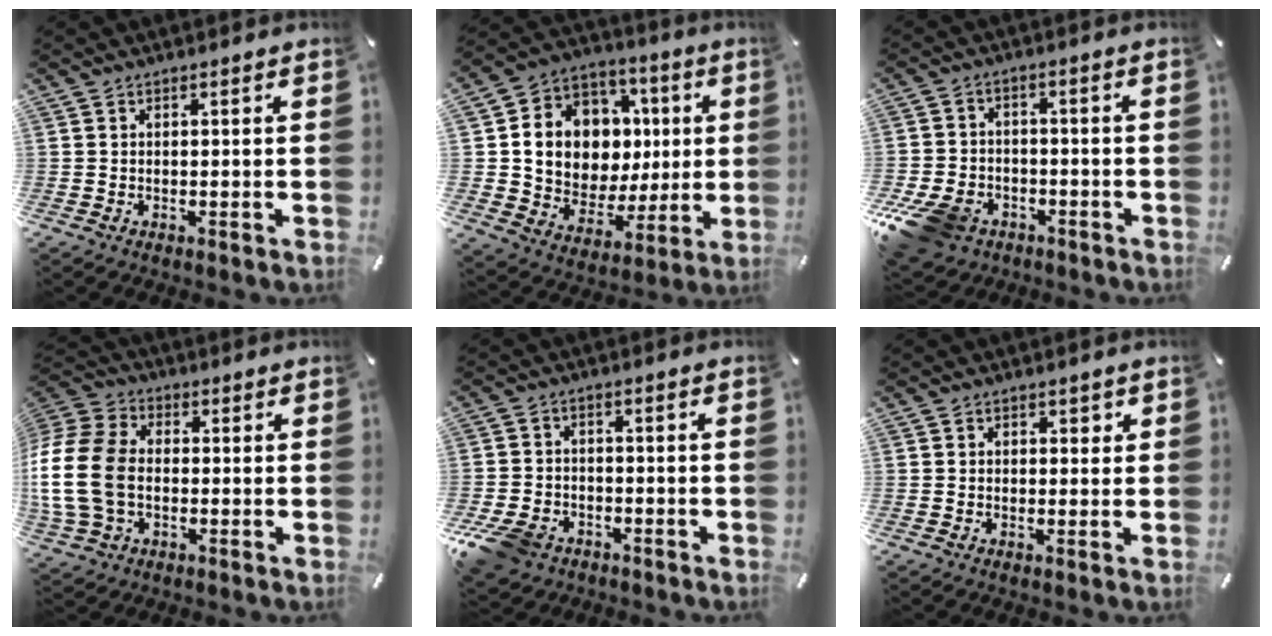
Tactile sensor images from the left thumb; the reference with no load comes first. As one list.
[{"total": 12.6, "force": [1.5, 11.4, 5.2], "torque": [-0.090, -0.022, 0.040]}, {"total": 11.5, "force": [-6.5, 7.8, 5.5], "torque": [-0.120, 0.037, -0.117]}, {"total": 17.0, "force": [-2.1, 12.9, 10.9], "torque": [-0.243, 0.028, -0.036]}, {"total": 8.2, "force": [-5.1, 5.5, 3.5], "torque": [-0.081, 0.025, -0.096]}, {"total": 1.3, "force": [0.3, 1.2, 0.4], "torque": [0.007, 0.000, -0.001]}]